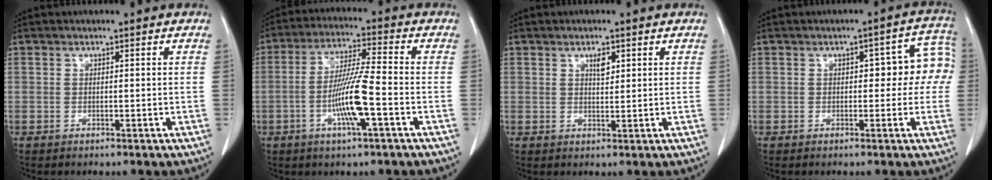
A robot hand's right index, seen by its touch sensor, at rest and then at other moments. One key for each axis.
{"total": 9.9, "fx": -2.9, "fy": 0.2, "fz": 9.5, "tx": -0.185, "ty": -0.005, "tz": -0.058}
{"total": 2.0, "fx": 1.0, "fy": 0.8, "fz": 1.5, "tx": -0.027, "ty": -0.002, "tz": 0.018}
{"total": 7.0, "fx": 0.4, "fy": 3.3, "fz": 6.2, "tx": -0.061, "ty": 0.041, "tz": 0.004}